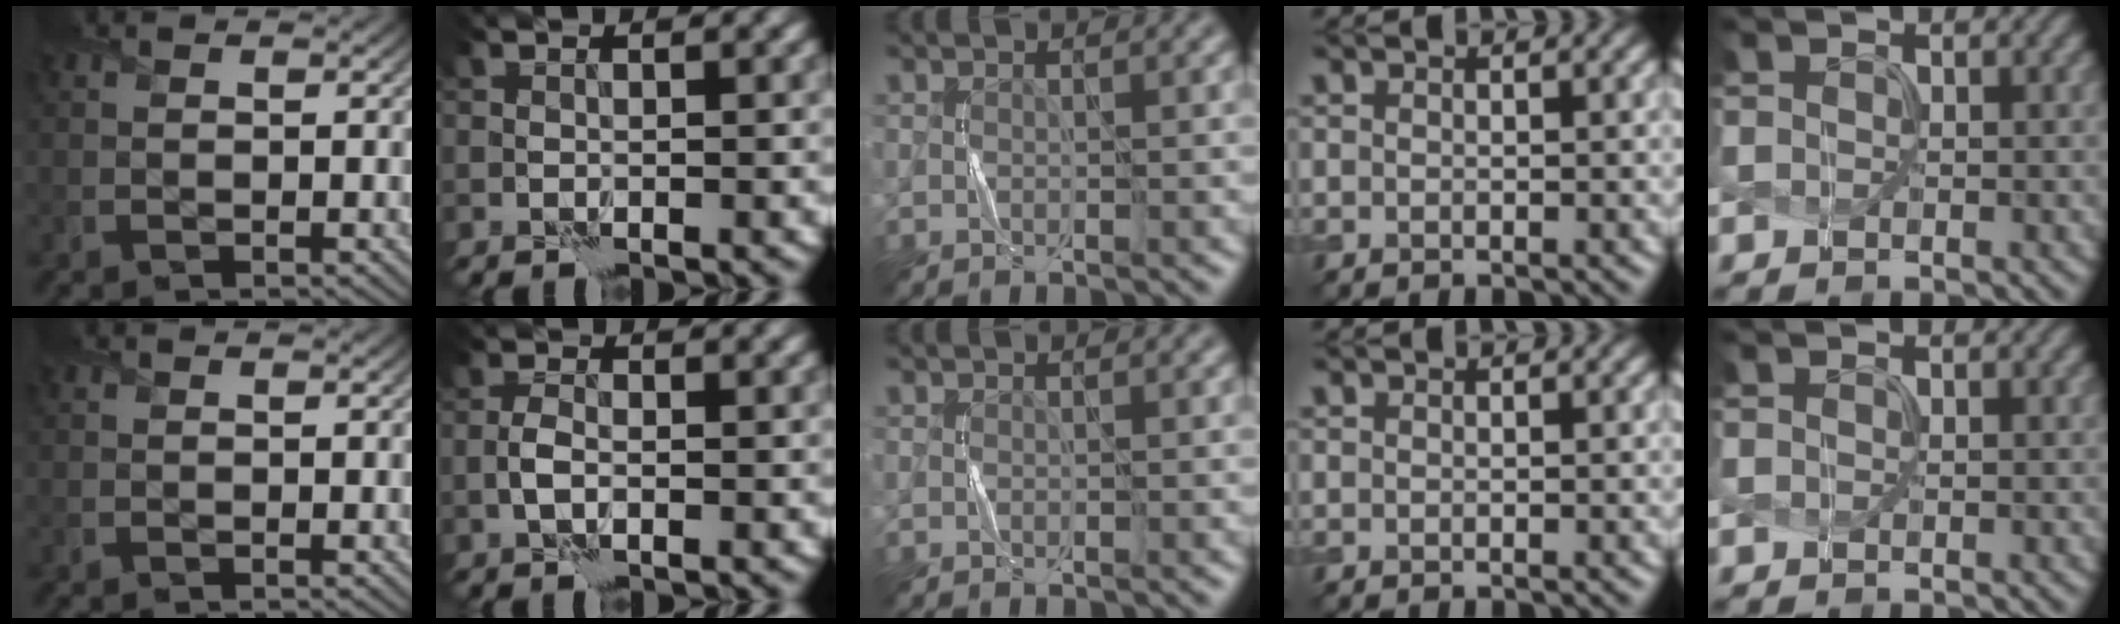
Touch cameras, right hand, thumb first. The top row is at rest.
{"index": {"total": 1.4, "force": [-0.4, 0.5, 1.3], "torque": [-0.025, 0.002, -0.012]}}